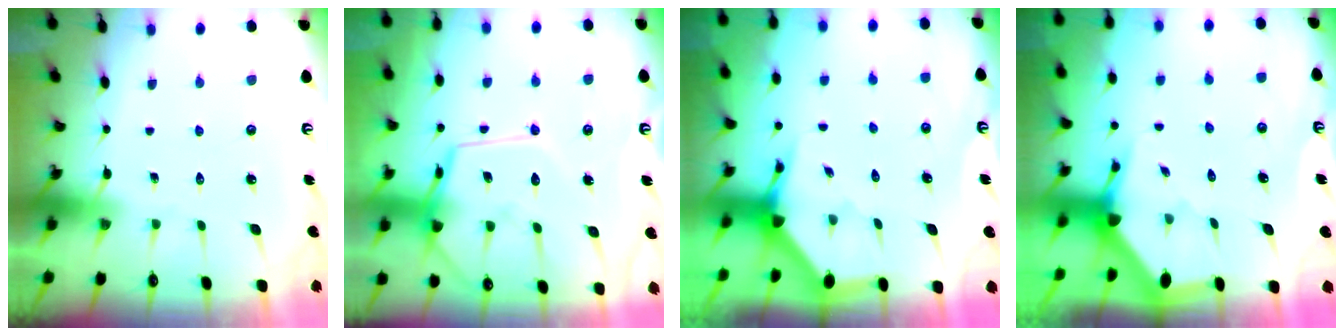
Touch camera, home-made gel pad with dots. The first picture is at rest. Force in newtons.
{"total": 16.7, "press": 16.6, "slide": 1.4}
{"total": 3.6, "press": 3.6, "slide": 0.2}
{"total": 3.0, "press": 3.0, "slide": 0.1}